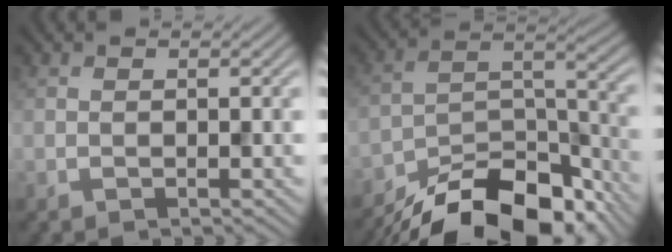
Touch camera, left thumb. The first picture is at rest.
{"total": 15.7, "force": [-13.0, 5.3, 7.1], "torque": [-0.138, -0.008, -0.204]}